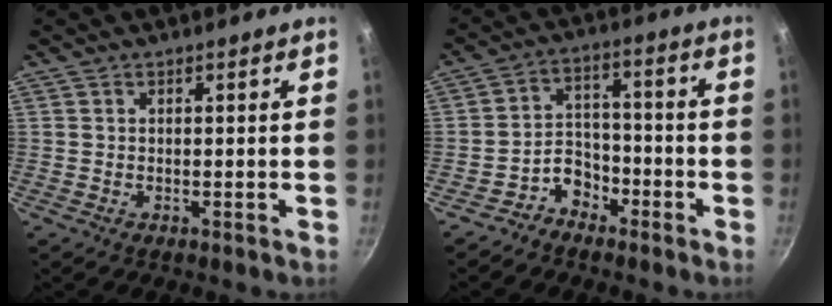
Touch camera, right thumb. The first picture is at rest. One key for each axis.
{"total": 6.3, "fx": -4.2, "fy": 4.4, "fz": 1.6, "tx": 0.007, "ty": 0.054, "tz": -0.076}